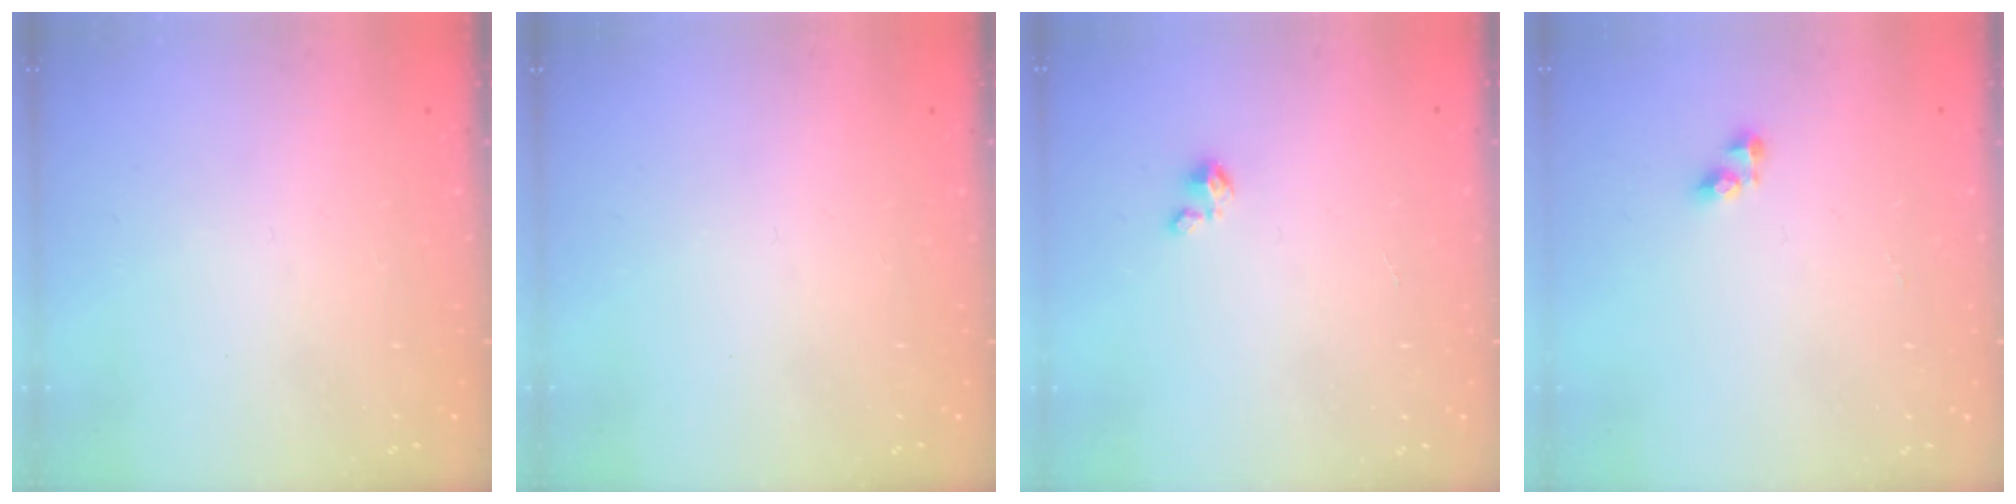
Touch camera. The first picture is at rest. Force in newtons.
{"total": 0.0}
{"total": 1.3, "press": 1.3, "slide": 0.1}
{"total": 3.5, "press": 3.4, "slide": 0.5}